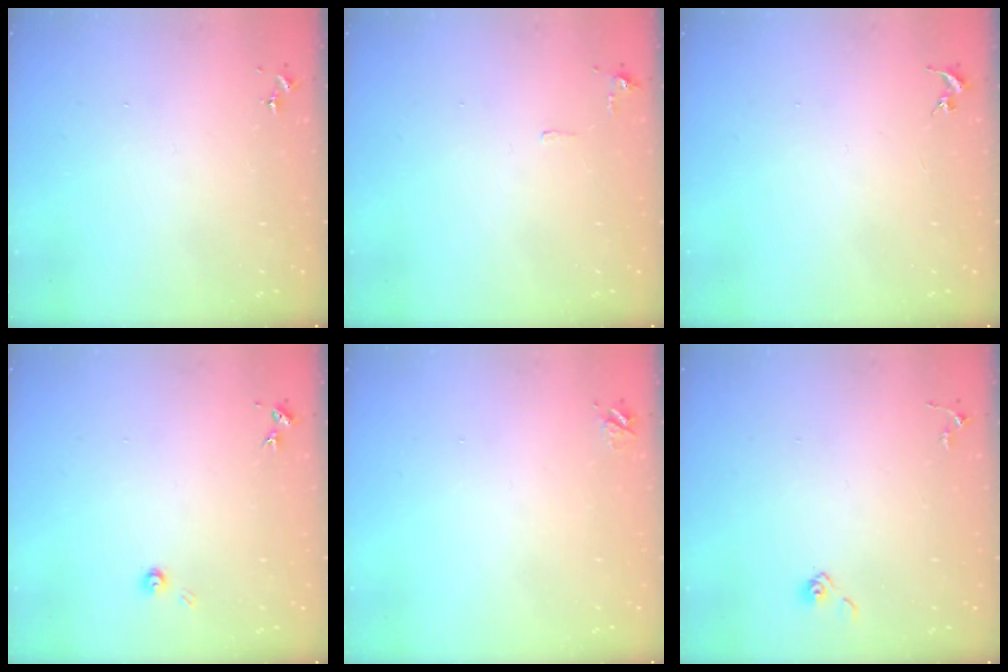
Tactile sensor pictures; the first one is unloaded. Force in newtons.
{"total": 5.0, "press": 5.0, "slide": 0.8}
{"total": 0.0}
{"total": 3.3, "press": 3.3, "slide": 0.2}
{"total": 3.7, "press": 3.6, "slide": 0.5}
{"total": 3.3, "press": 3.3, "slide": 0.4}